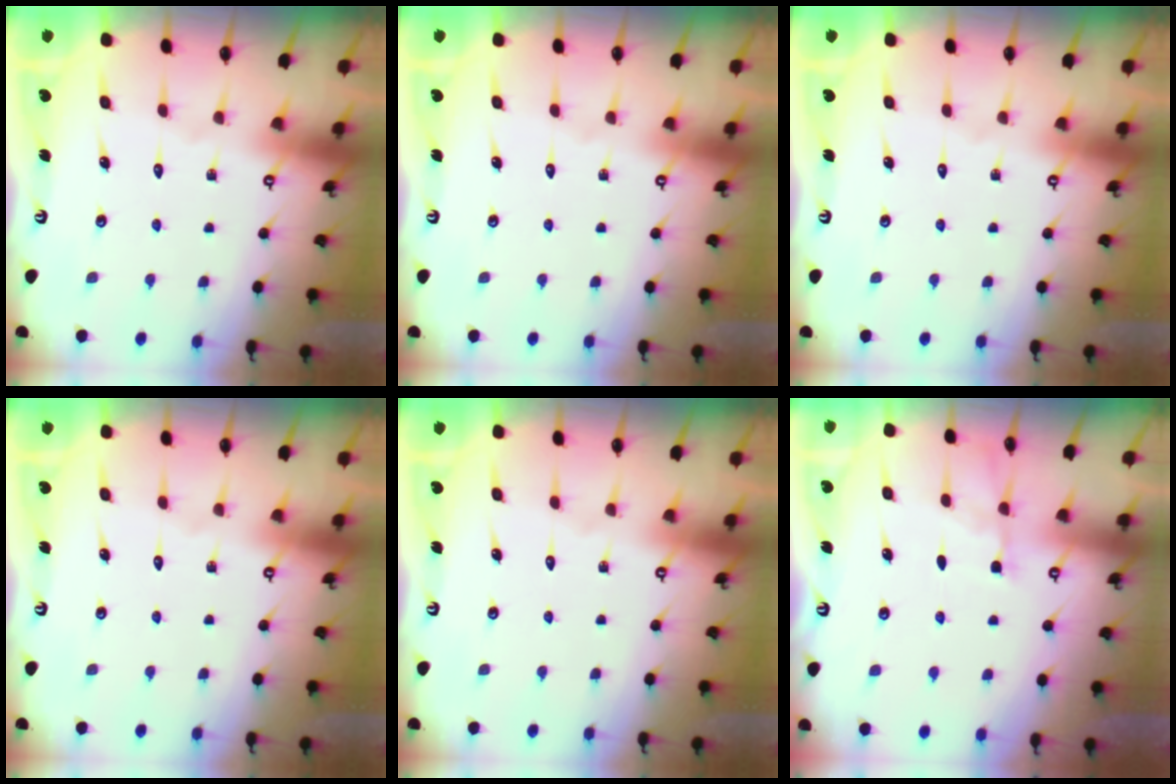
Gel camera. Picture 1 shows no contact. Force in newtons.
{"total": 0.0}
{"total": 0.0}
{"total": 0.0}
{"total": 0.0}
{"total": 5.9, "press": 5.9, "slide": 0.6}